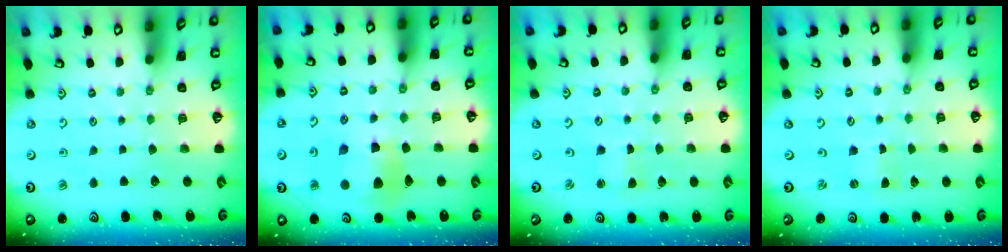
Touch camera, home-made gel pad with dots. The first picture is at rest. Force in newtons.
{"total": 11.4, "press": 11.3, "slide": 1.6}
{"total": 1.1, "press": 1.0, "slide": 0.3}
{"total": 0.0}